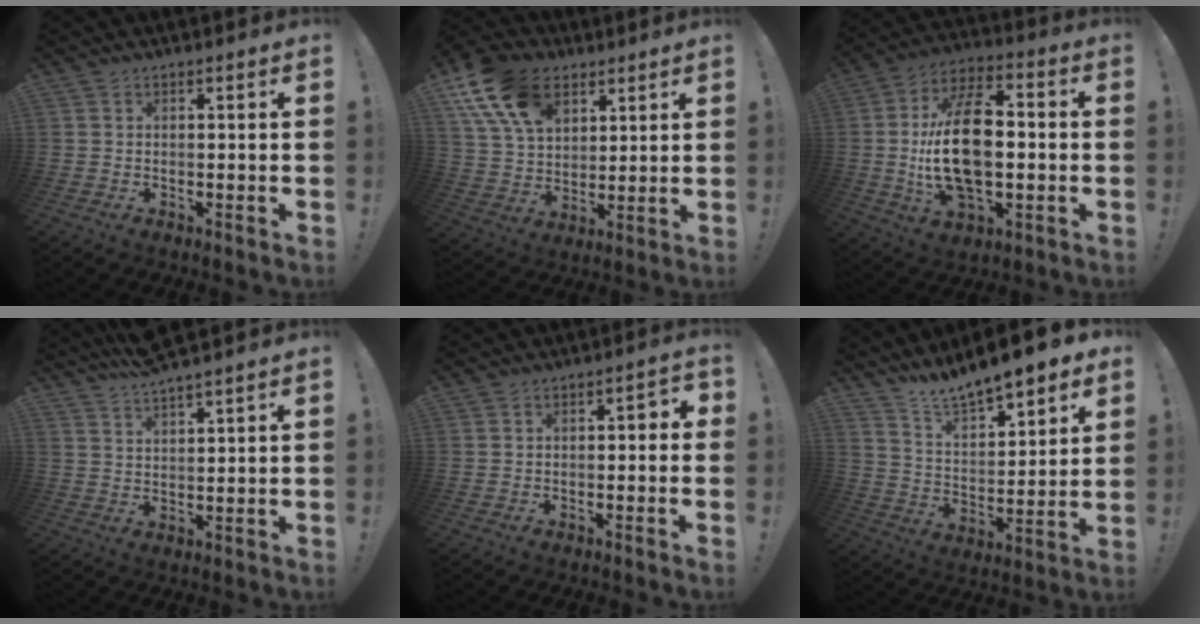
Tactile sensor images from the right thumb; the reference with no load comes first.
{"total": 18.1, "force": [9.1, 12.1, 9.9], "torque": [-0.176, -0.038, 0.172]}
{"total": 21.2, "force": [-0.6, 11.9, 17.6], "torque": [-0.313, 0.000, -0.013]}
{"total": 5.8, "force": [5.3, -0.2, 2.2], "torque": [-0.045, -0.029, 0.095]}
{"total": 2.6, "force": [-1.7, 1.0, 1.8], "torque": [-0.024, 0.007, -0.033]}
{"total": 11.1, "force": [10.5, 1.7, 3.2], "torque": [-0.067, -0.095, 0.185]}